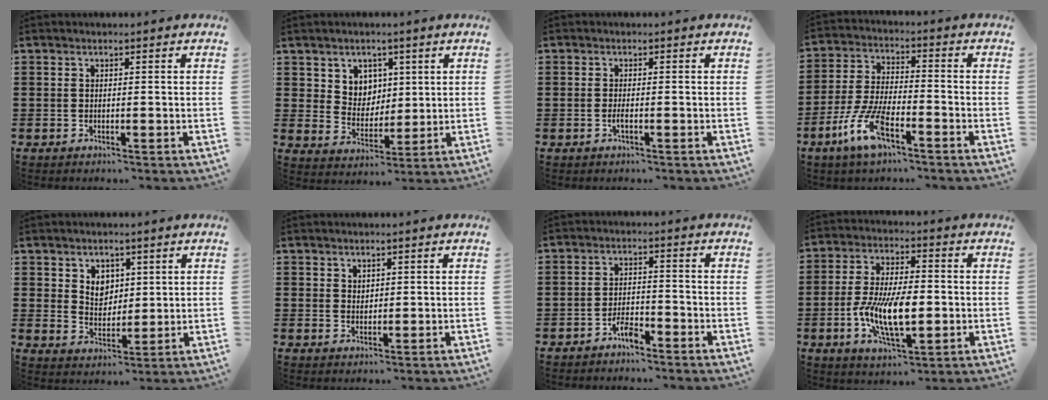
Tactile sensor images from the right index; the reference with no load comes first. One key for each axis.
{"total": 5.4, "fx": 2.9, "fy": 4.6, "fz": 0.5, "tx": -0.030, "ty": 0.001, "tz": 0.052}
{"total": 1.1, "fx": -0.4, "fy": 0.2, "fz": 1.0, "tx": -0.019, "ty": -0.003, "tz": -0.007}
{"total": 9.1, "fx": -5.0, "fy": 2.8, "fz": 7.1, "tx": -0.166, "ty": -0.007, "tz": -0.095}
{"total": 4.3, "fx": 2.4, "fy": 3.4, "fz": 1.1, "tx": -0.029, "ty": 0.005, "tz": 0.042}
{"total": 1.5, "fx": 1.2, "fy": 0.8, "fz": 0.2, "tx": -0.005, "ty": 0.002, "tz": 0.024}
{"total": 3.2, "fx": -2.6, "fy": 0.9, "fz": 1.7, "tx": -0.040, "ty": 0.006, "tz": -0.052}
{"total": 10.8, "fx": -1.9, "fy": 4.8, "fz": 9.4, "tx": -0.207, "ty": -0.008, "tz": -0.038}